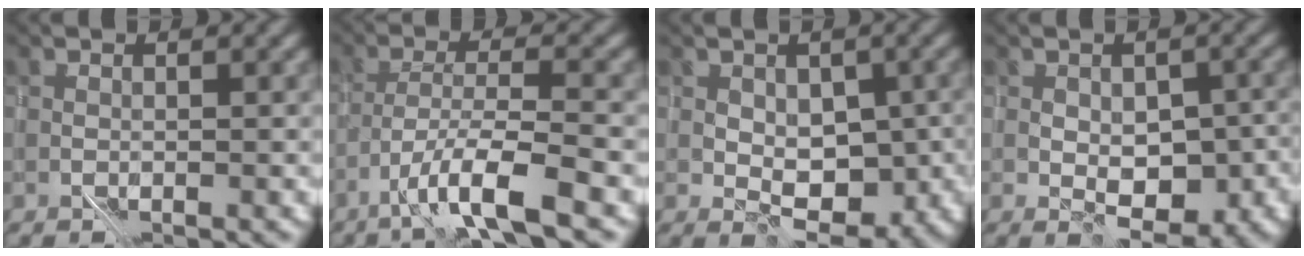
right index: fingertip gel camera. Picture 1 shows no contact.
{"total": 5.2, "force": [-3.4, 0.1, 3.9], "torque": [-0.063, 0.009, -0.067]}
{"total": 4.4, "force": [0.4, 2.7, 3.4], "torque": [-0.040, -0.001, 0.009]}
{"total": 4.9, "force": [-0.6, 2.6, 4.1], "torque": [-0.053, -0.002, -0.006]}